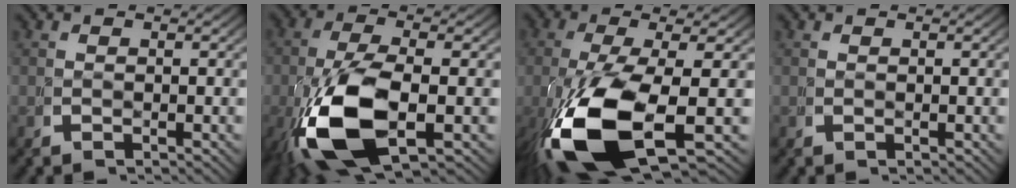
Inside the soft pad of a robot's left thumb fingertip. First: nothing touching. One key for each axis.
{"total": 10.9, "fx": -1.7, "fy": 5.2, "fz": 9.4, "tx": -0.217, "ty": -0.033, "tz": -0.005}
{"total": 11.5, "fx": -1.9, "fy": 4.5, "fz": 10.5, "tx": -0.236, "ty": -0.026, "tz": -0.010}
{"total": 0.0}